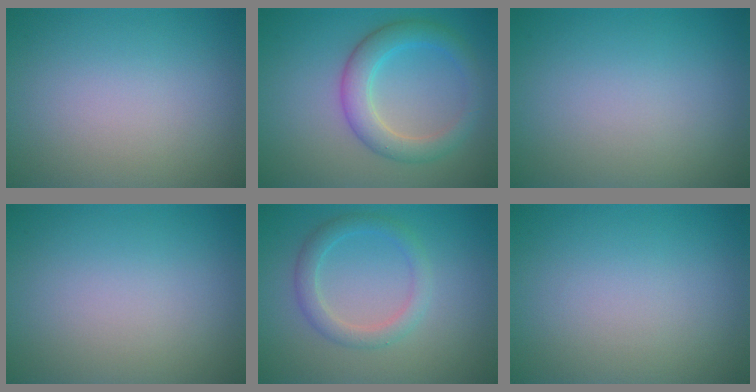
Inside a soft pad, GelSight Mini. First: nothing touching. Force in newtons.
{"total": 4.0, "press": 4.0, "slide": 0.1}
{"total": 0.0}
{"total": 0.0}
{"total": 2.5, "press": 2.5, "slide": 0.1}
{"total": 0.0}